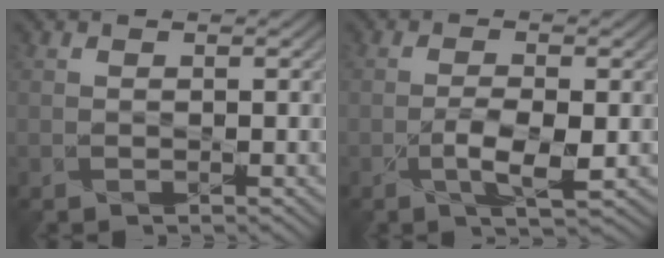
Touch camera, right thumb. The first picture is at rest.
{"total": 2.9, "force": [-1.5, 0.8, 2.3], "torque": [-0.049, 0.001, -0.025]}